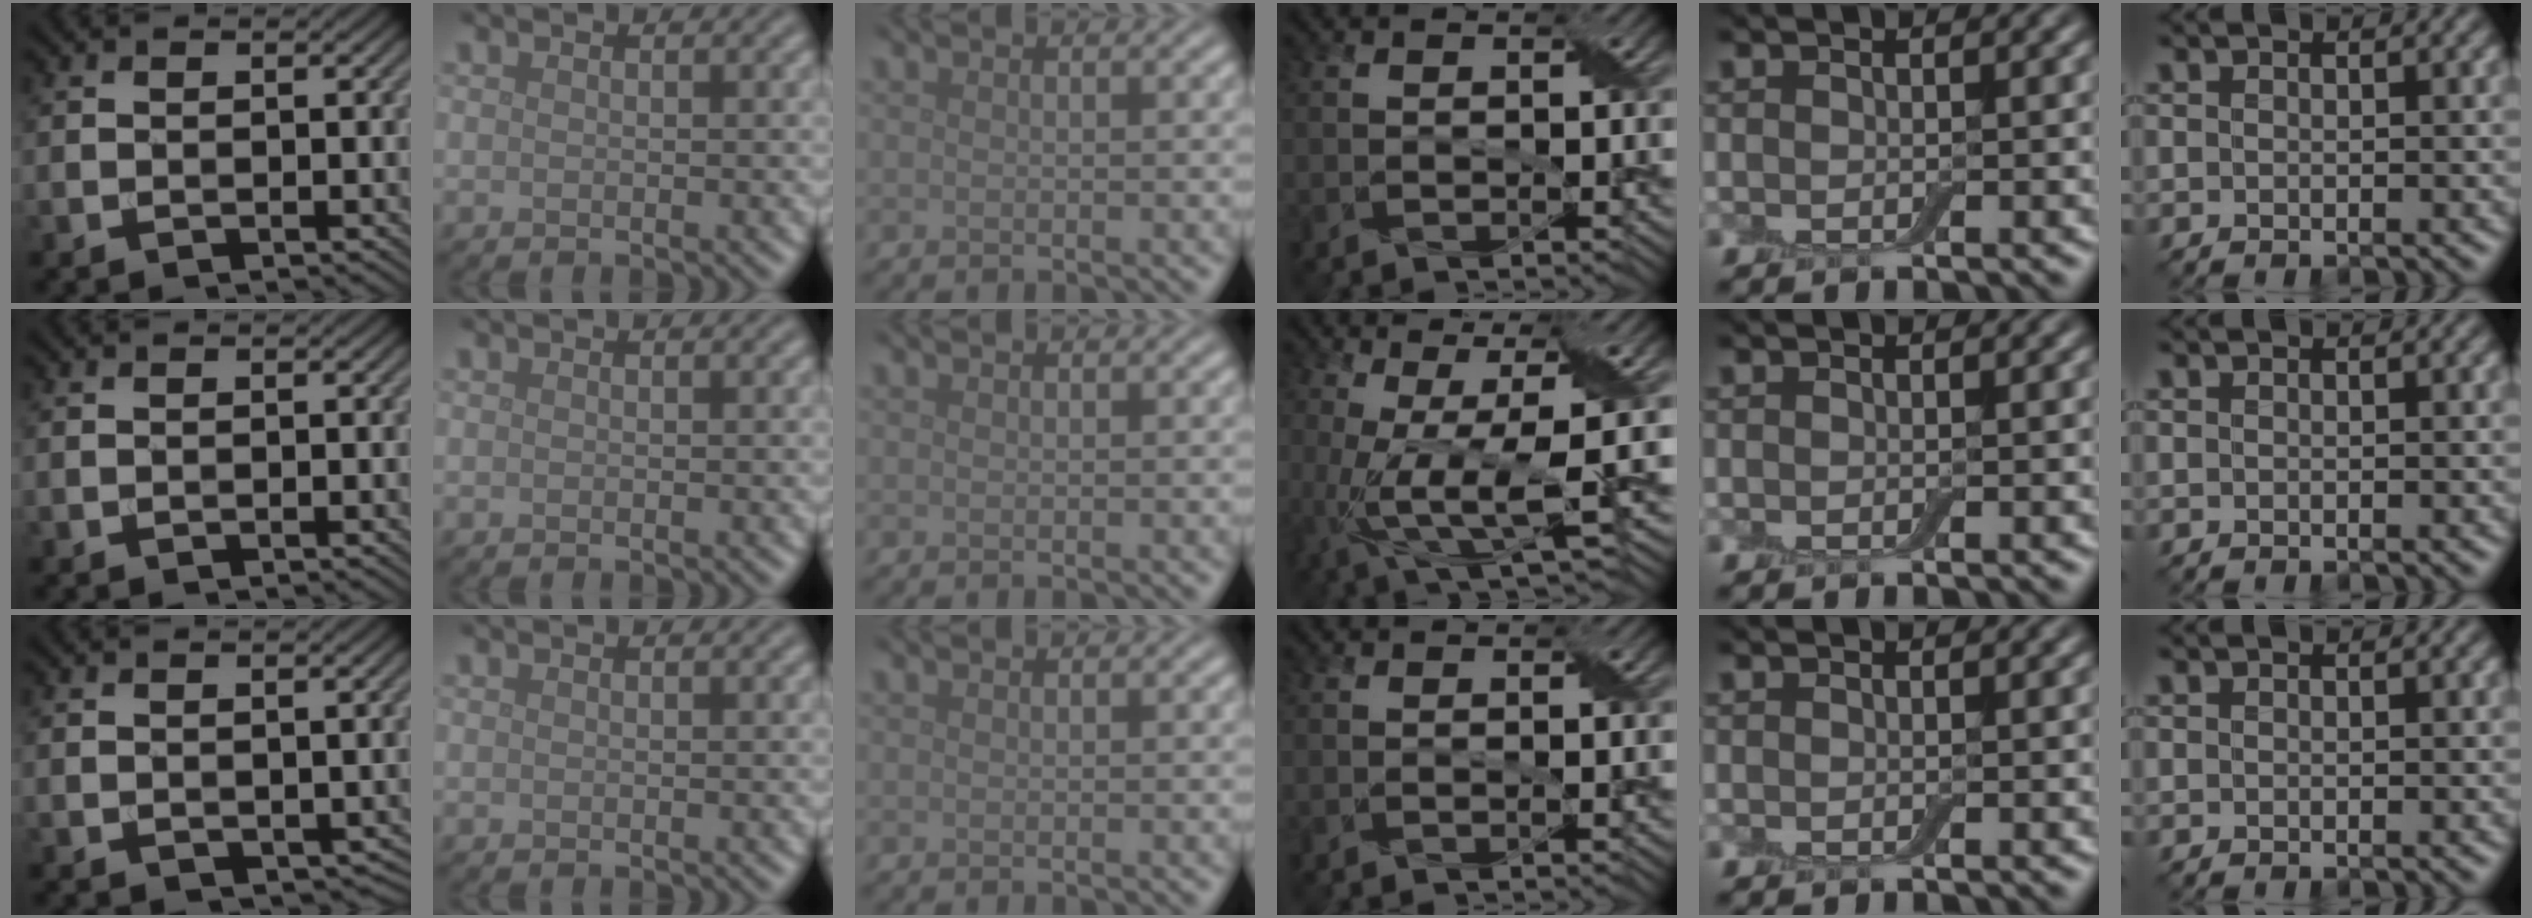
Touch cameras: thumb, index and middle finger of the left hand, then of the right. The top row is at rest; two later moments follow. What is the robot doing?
{"motion": "peel", "object": "aluminum foil"}